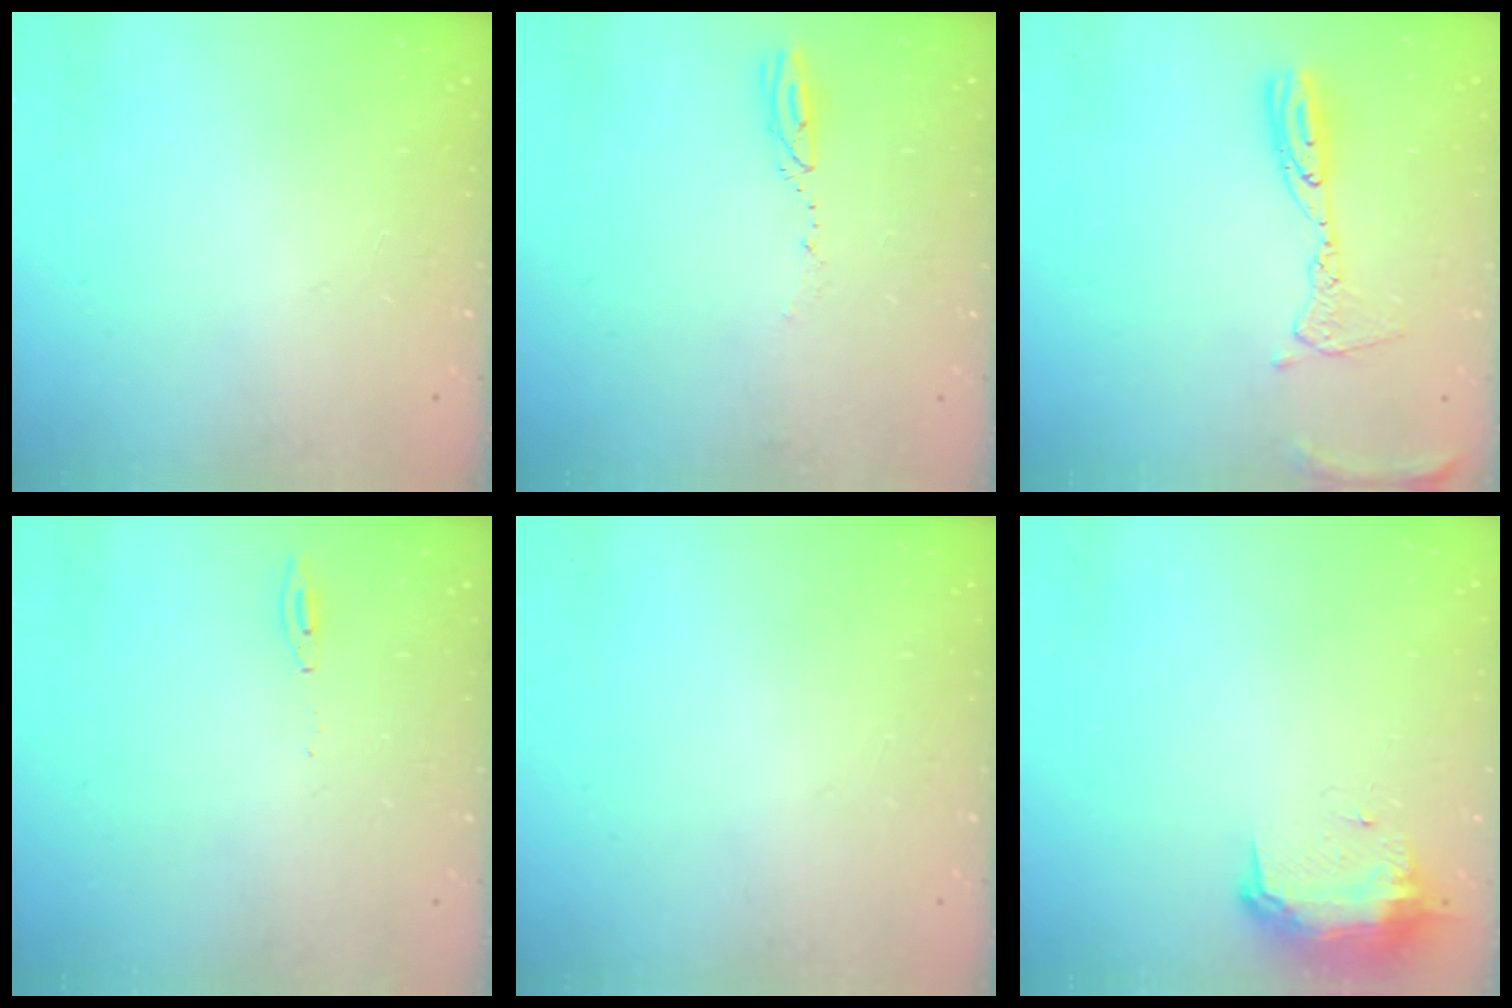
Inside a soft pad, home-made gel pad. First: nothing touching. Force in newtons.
{"total": 2.9, "press": 2.9, "slide": 0.4}
{"total": 10.2, "press": 10.2, "slide": 1.0}
{"total": 3.9, "press": 3.8, "slide": 1.0}
{"total": 0.0}
{"total": 9.4, "press": 9.4, "slide": 0.7}